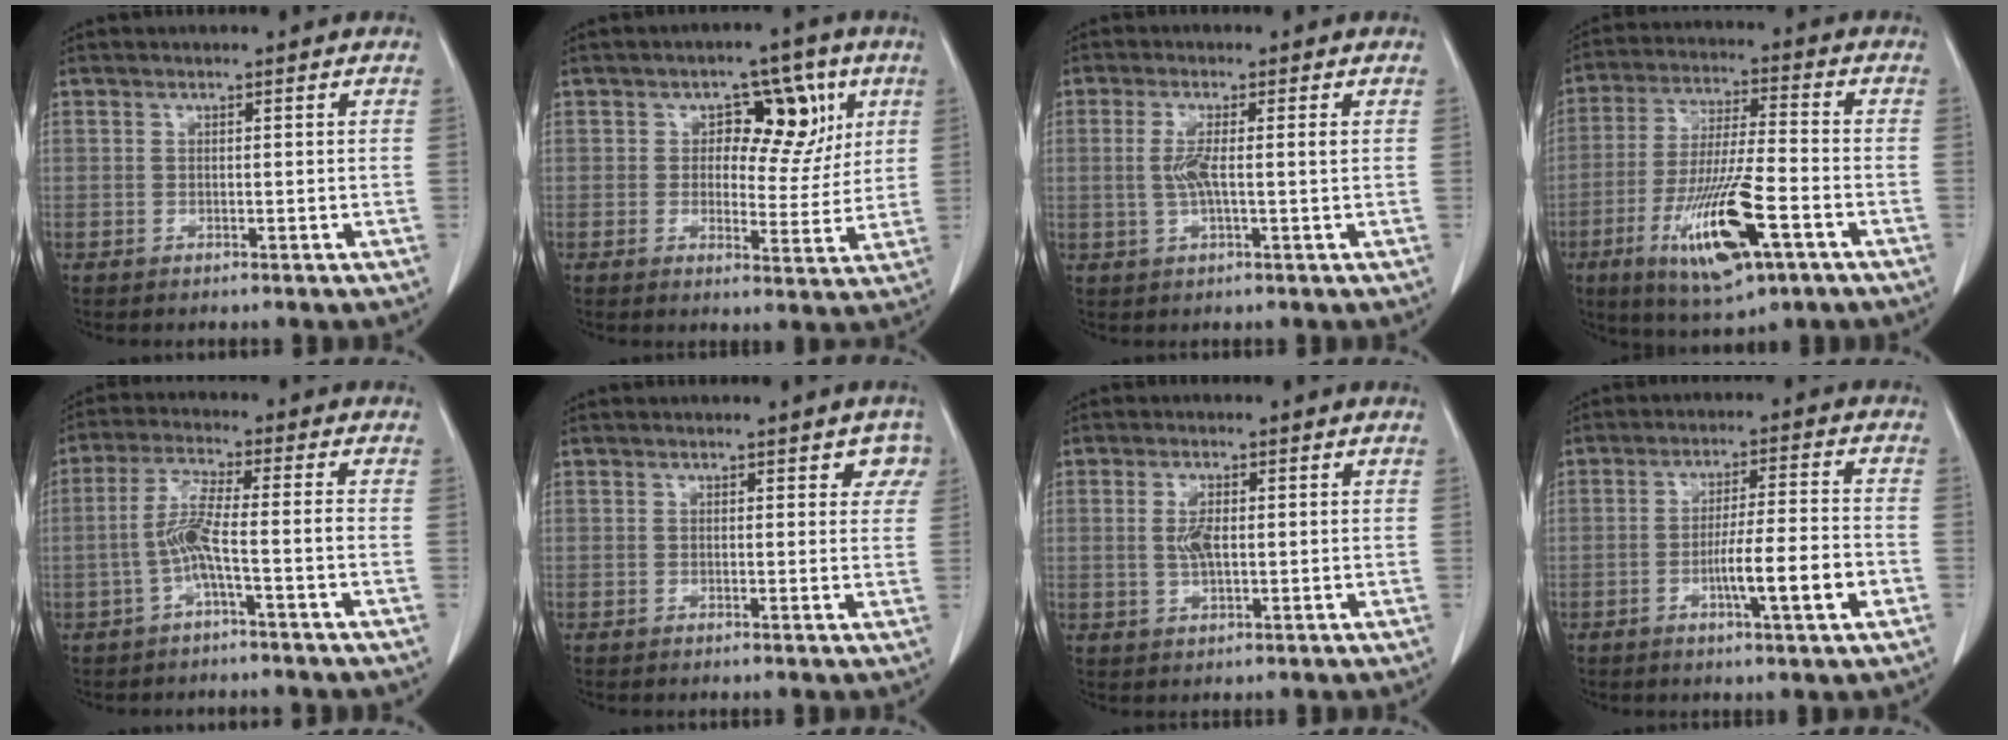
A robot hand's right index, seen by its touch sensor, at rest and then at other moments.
{"total": 8.4, "force": [2.9, 5.1, 5.9], "torque": [-0.060, 0.014, 0.040]}
{"total": 4.1, "force": [0.2, 0.3, 4.1], "torque": [-0.084, 0.001, 0.005]}
{"total": 15.4, "force": [-6.5, 2.6, 13.7], "torque": [-0.268, -0.024, -0.107]}
{"total": 5.9, "force": [-1.9, -0.2, 5.6], "torque": [-0.118, 0.012, -0.037]}
{"total": 3.0, "force": [1.7, 1.8, 1.7], "torque": [0.002, 0.005, 0.010]}
{"total": 3.6, "force": [0.2, 1.3, 3.3], "torque": [-0.072, 0.000, 0.007]}
{"total": 9.1, "force": [-3.1, 0.2, 8.5], "torque": [-0.138, -0.001, -0.052]}